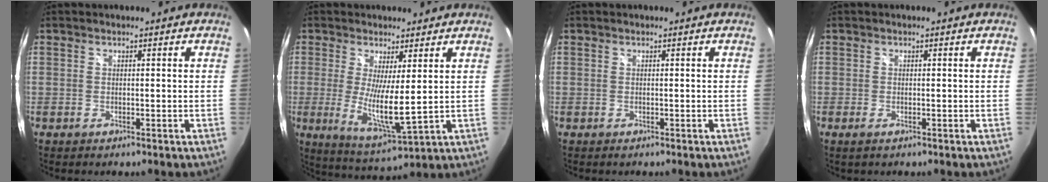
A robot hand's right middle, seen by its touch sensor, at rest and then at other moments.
{"total": 9.5, "force": [0.9, 1.4, 9.4], "torque": [-0.176, -0.028, 0.019]}
{"total": 0.0}
{"total": 1.0, "force": [-0.5, 0.3, 0.8], "torque": [-0.016, -0.004, -0.009]}